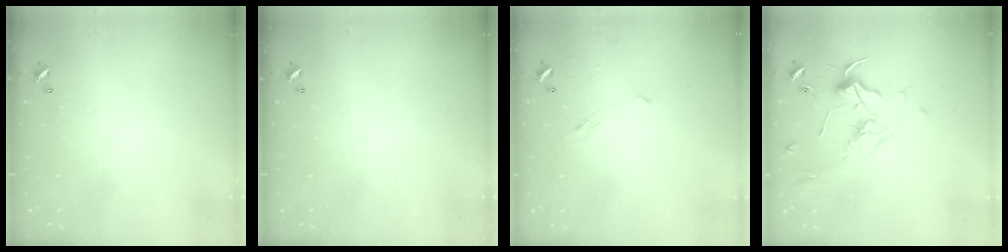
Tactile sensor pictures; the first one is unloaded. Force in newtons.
{"total": 0.0}
{"total": 0.8, "press": 0.1, "slide": 0.8}
{"total": 1.8, "press": 1.7, "slide": 0.7}